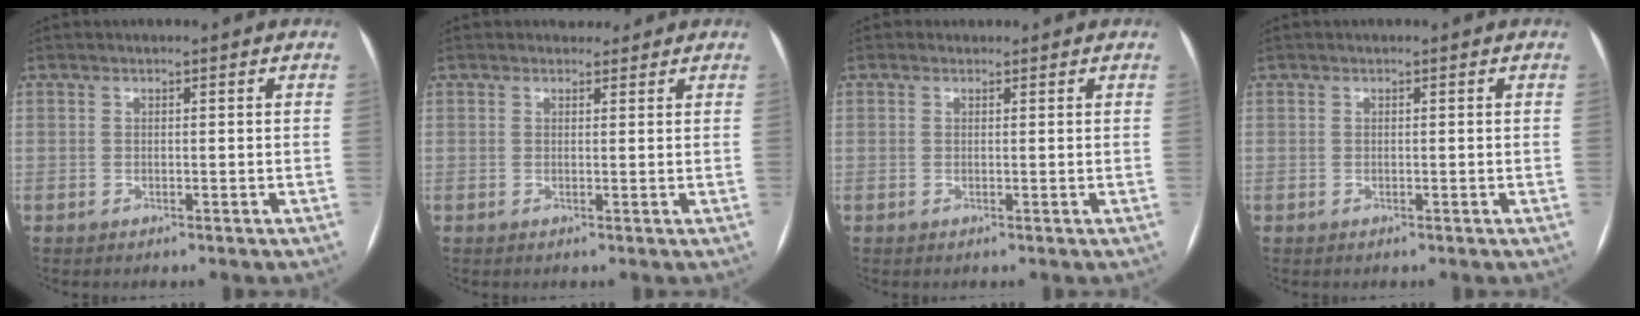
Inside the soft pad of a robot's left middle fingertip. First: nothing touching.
{"total": 1.8, "force": [1.5, 0.9, 0.0], "torque": [0.003, 0.004, 0.020]}
{"total": 0.6, "force": [0.5, 0.4, 0.0], "torque": [-0.001, 0.002, 0.005]}
{"total": 0.0}